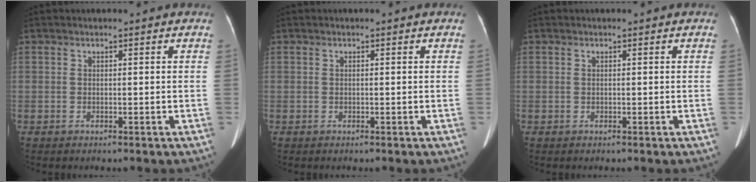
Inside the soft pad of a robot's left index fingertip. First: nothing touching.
{"total": 0.0}
{"total": 0.0}